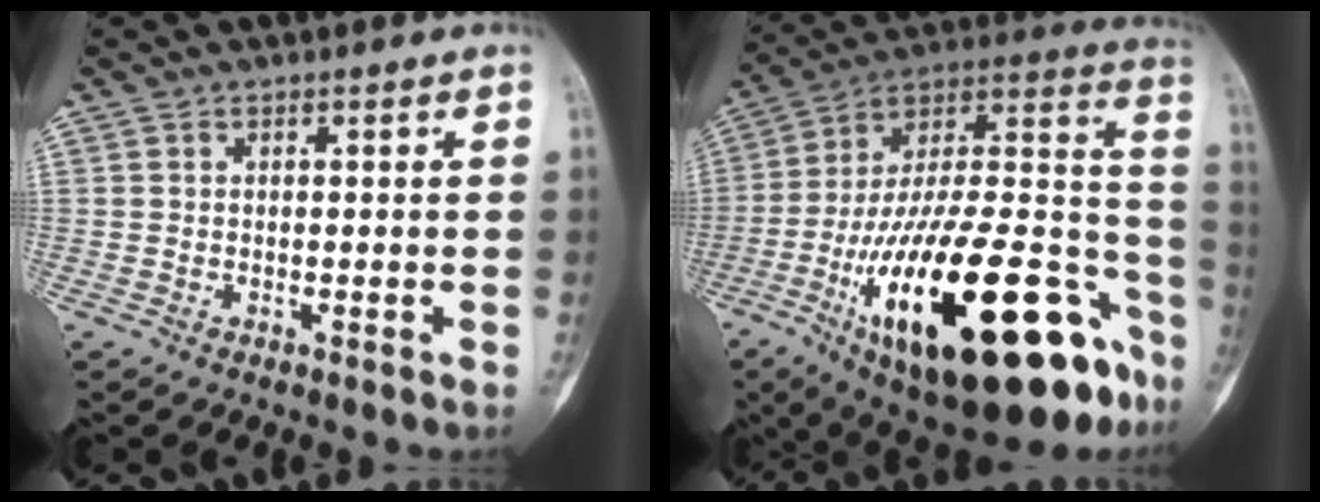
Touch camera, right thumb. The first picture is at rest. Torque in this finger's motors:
{"motor_torque": [1.02, 1.78, 2.27, -0.50, 0.34]}